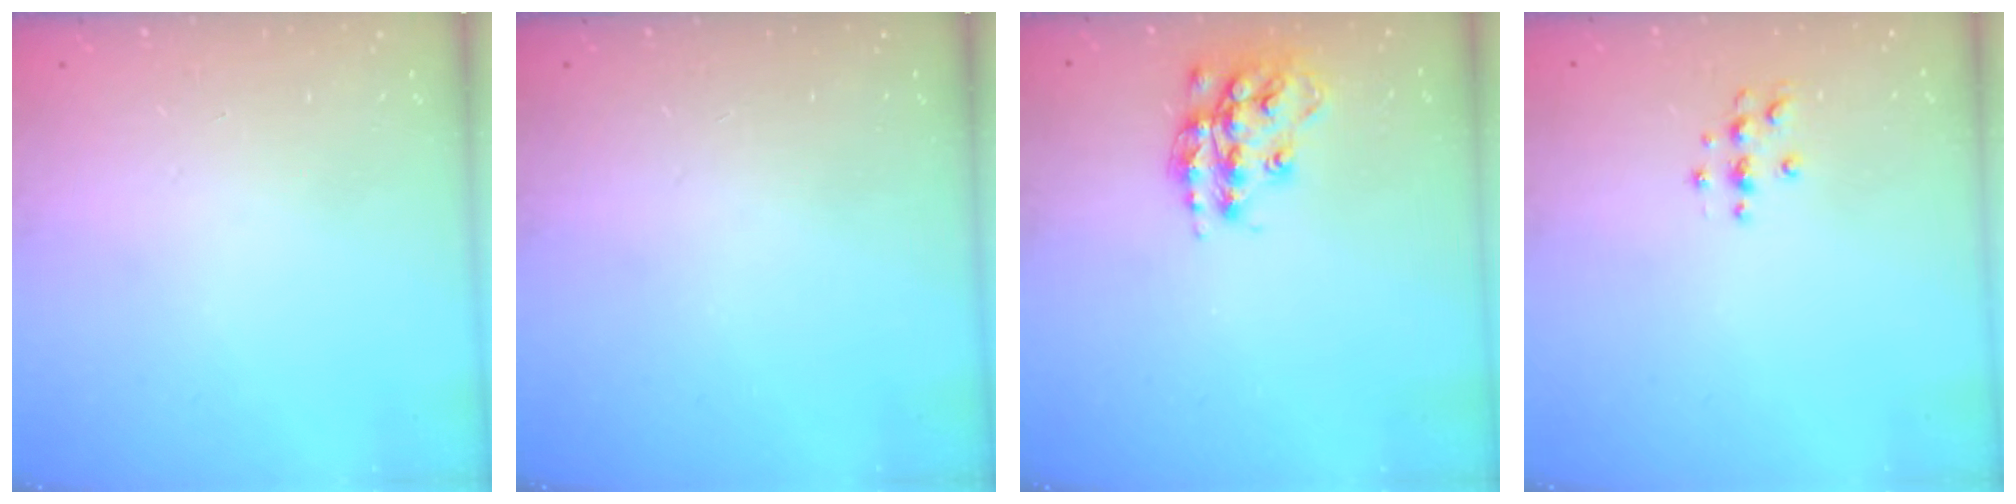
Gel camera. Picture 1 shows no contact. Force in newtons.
{"total": 0.0}
{"total": 16.1, "press": 16.1, "slide": 1.0}
{"total": 3.7, "press": 3.6, "slide": 0.5}